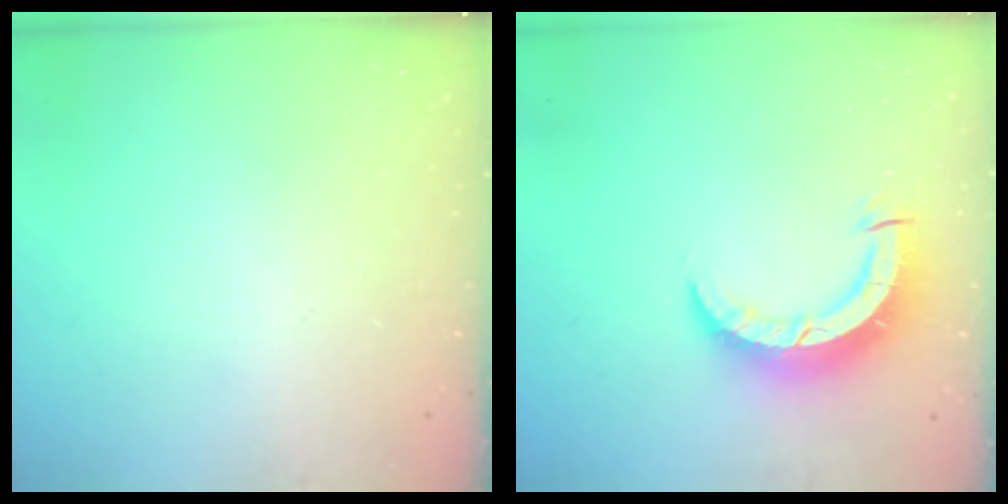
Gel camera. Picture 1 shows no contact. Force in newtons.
{"total": 7.9, "press": 7.8, "slide": 0.6}